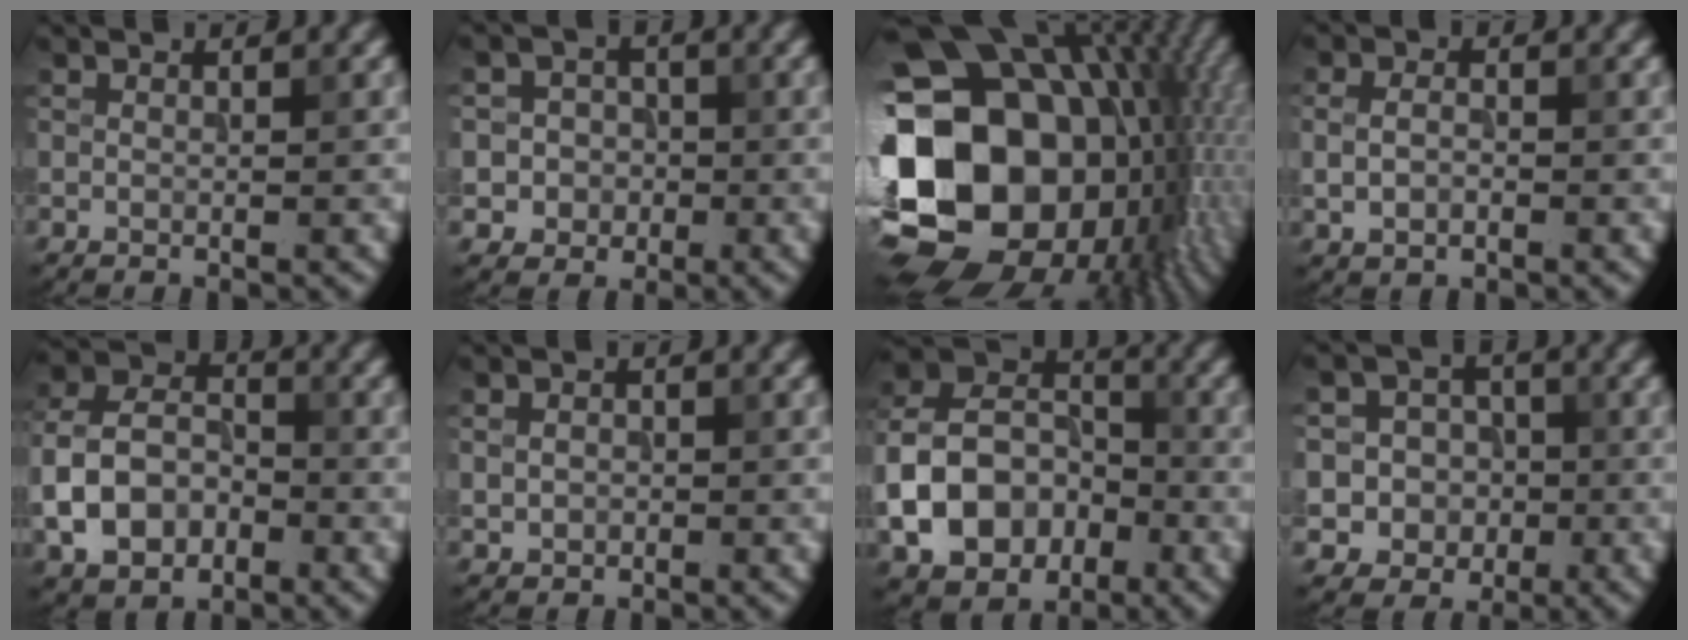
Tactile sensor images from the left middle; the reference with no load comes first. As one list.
[{"total": 3.9, "force": [-0.6, 3.7, 0.8], "torque": [0.008, 0.014, -0.030]}, {"total": 21.0, "force": [-0.7, 15.6, 14.0], "torque": [-0.271, -0.002, -0.001]}, {"total": 2.2, "force": [-0.1, 1.5, 1.6], "torque": [-0.034, 0.001, -0.002]}, {"total": 7.6, "force": [-2.3, 5.4, 4.7], "torque": [-0.096, 0.007, -0.057]}, {"total": 1.5, "force": [-0.1, 1.3, 0.6], "torque": [-0.010, -0.003, -0.002]}, {"total": 10.3, "force": [-3.3, 7.6, 6.1], "torque": [-0.122, 0.004, -0.075]}, {"total": 6.1, "force": [-1.0, 5.8, 1.3], "torque": [-0.013, 0.021, -0.044]}]